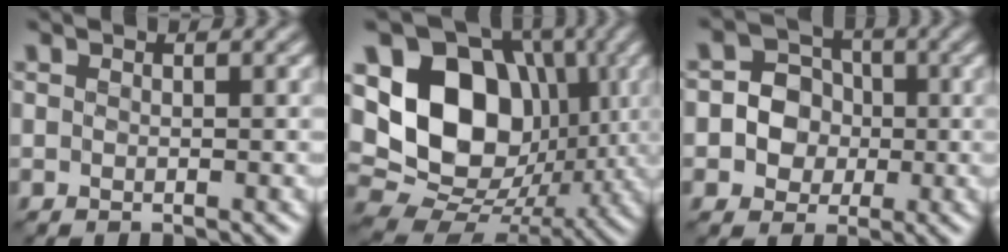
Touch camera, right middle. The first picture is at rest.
{"total": 13.7, "force": [1.8, 10.5, 8.6], "torque": [-0.138, 0.003, 0.030]}
{"total": 4.8, "force": [-0.4, 4.5, 1.8], "torque": [-0.017, 0.018, -0.027]}